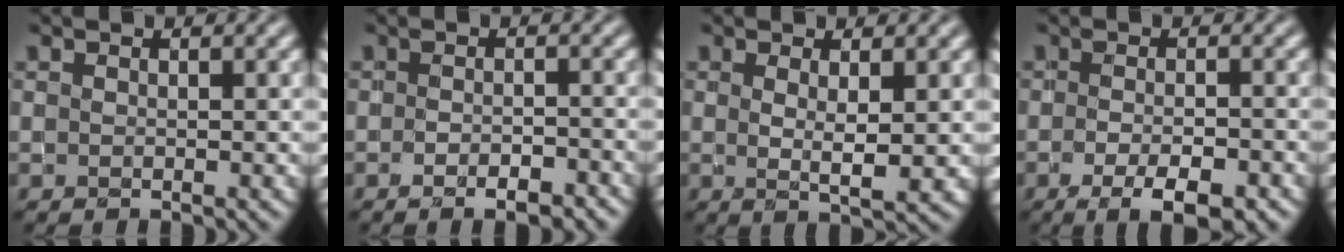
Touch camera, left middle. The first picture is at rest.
{"total": 2.7, "force": [-1.6, 1.1, 1.9], "torque": [-0.026, 0.004, -0.020]}
{"total": 2.5, "force": [0.5, 0.4, 2.4], "torque": [-0.044, -0.009, 0.012]}
{"total": 4.6, "force": [-2.5, 1.3, 3.7], "torque": [-0.061, -0.004, -0.036]}